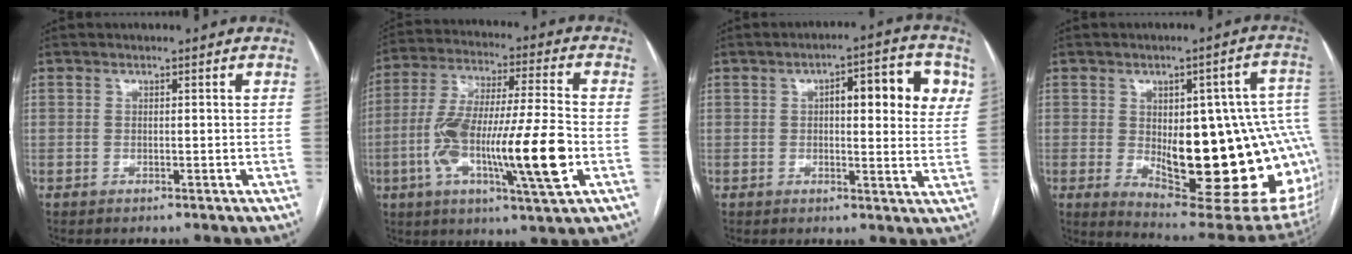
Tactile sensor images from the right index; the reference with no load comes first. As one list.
[{"total": 19.1, "force": [-4.7, 1.9, 18.4], "torque": [-0.337, -0.005, -0.077]}, {"total": 11.3, "force": [3.3, 3.1, 10.4], "torque": [-0.127, 0.021, 0.037]}, {"total": 26.4, "force": [-2.2, 7.9, 25.1], "torque": [-0.270, 0.011, -0.003]}]